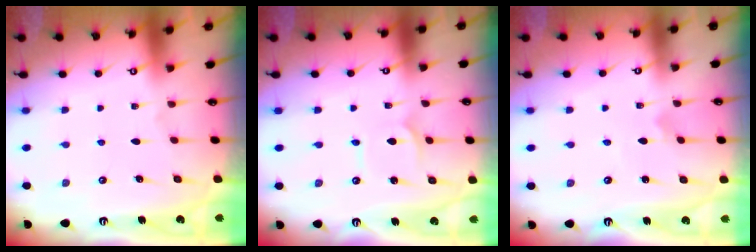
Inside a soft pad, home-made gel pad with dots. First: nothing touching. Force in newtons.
{"total": 2.4, "press": 2.4, "slide": 0.2}
{"total": 1.9, "press": 1.9, "slide": 0.1}